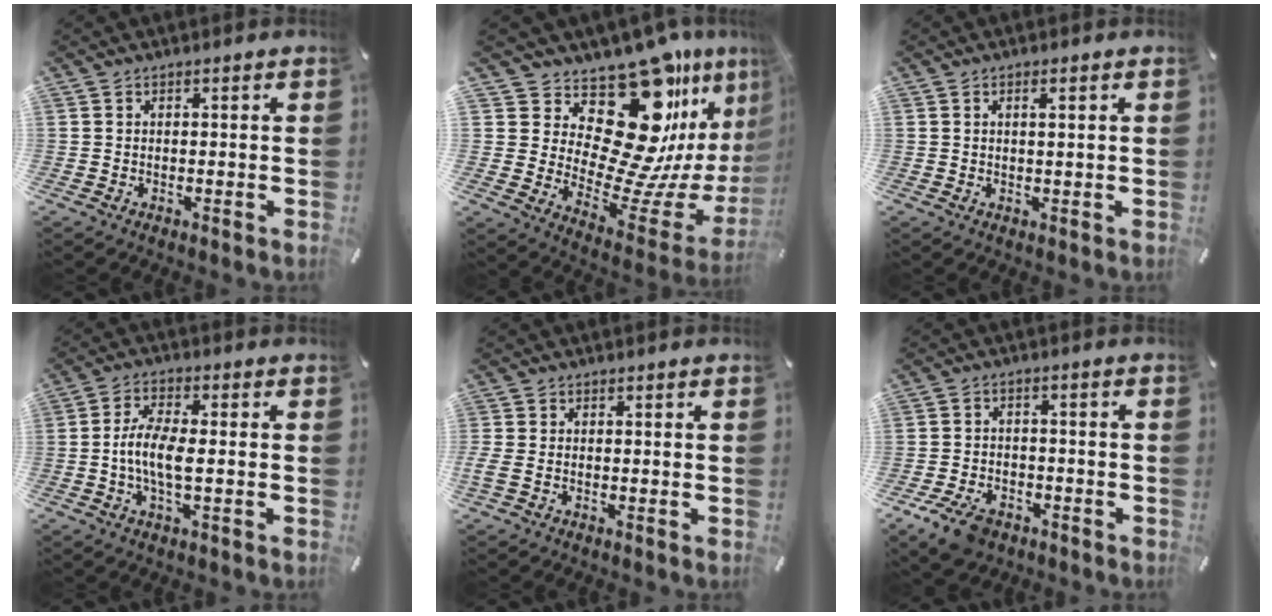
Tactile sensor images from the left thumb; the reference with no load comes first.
{"total": 24.5, "force": [15.3, 10.6, 16.0], "torque": [-0.223, -0.166, 0.270]}
{"total": 1.5, "force": [0.5, 0.2, 1.4], "torque": [-0.028, 0.001, 0.007]}
{"total": 7.6, "force": [-1.0, 2.5, 7.1], "torque": [-0.150, -0.003, -0.024]}
{"total": 2.0, "force": [-0.6, 0.8, 1.7], "torque": [-0.034, -0.001, -0.011]}
{"total": 7.3, "force": [-4.5, 4.4, 3.7], "torque": [-0.077, 0.020, -0.082]}